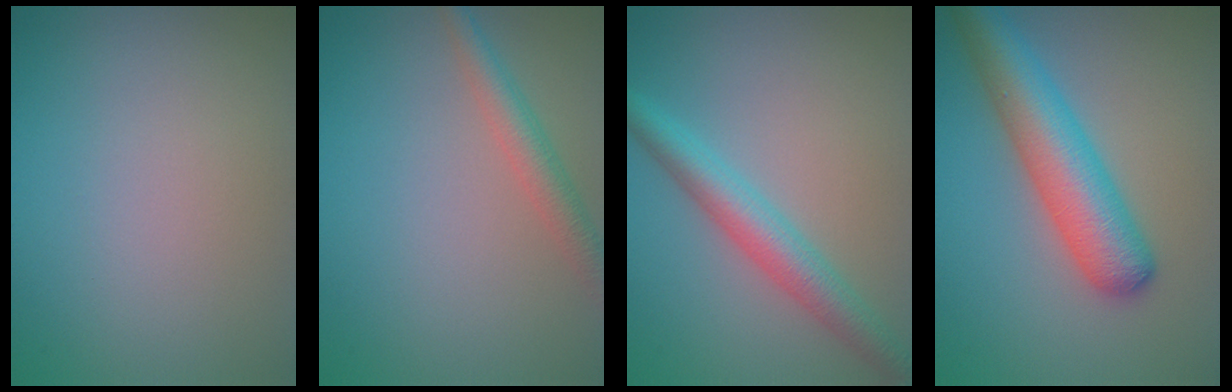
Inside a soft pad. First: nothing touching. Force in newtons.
{"total": 2.9, "press": 2.9, "slide": 0.1}
{"total": 4.2, "press": 4.2, "slide": 0.2}
{"total": 7.0, "press": 7.0, "slide": 0.2}